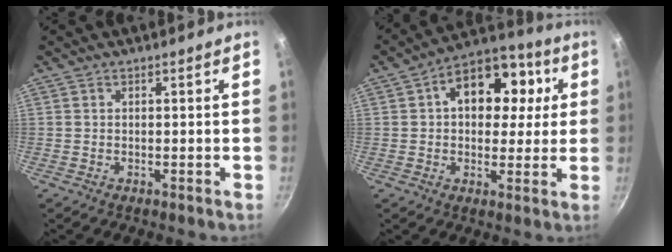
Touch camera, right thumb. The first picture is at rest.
{"total": 15.3, "force": [3.6, 10.7, 10.3], "torque": [-0.112, 0.016, 0.038]}